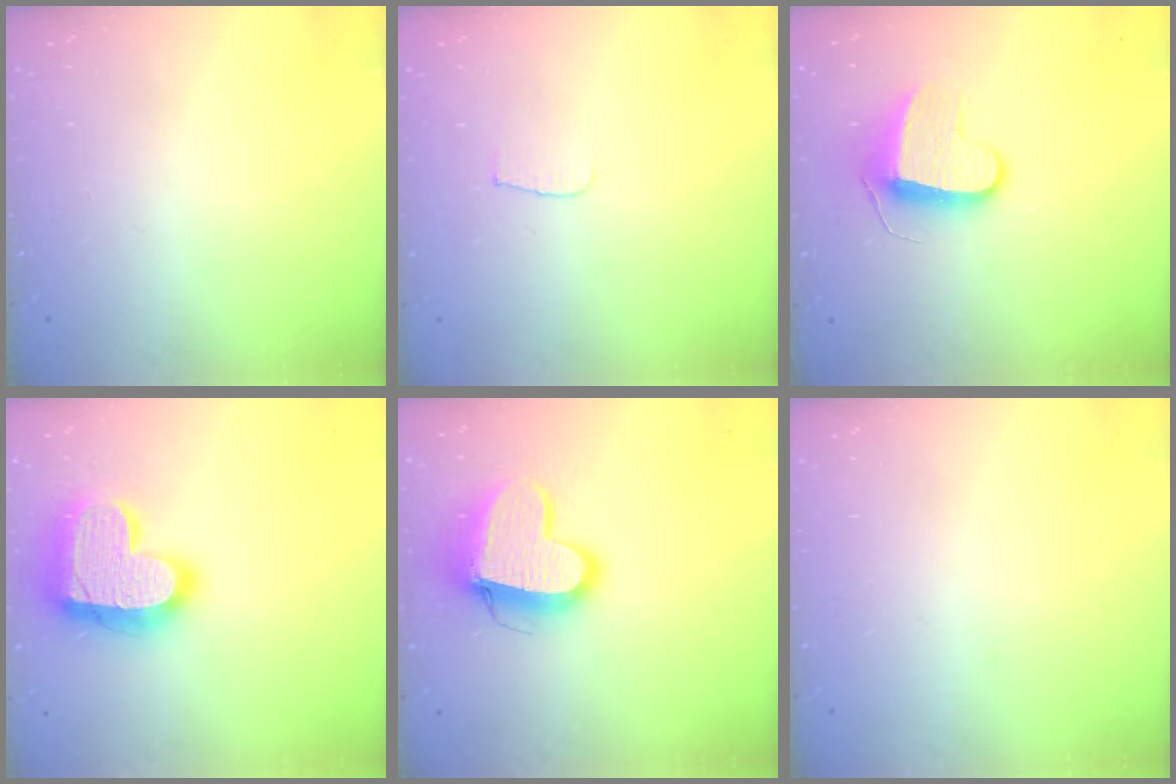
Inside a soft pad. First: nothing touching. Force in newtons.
{"total": 4.3, "press": 4.2, "slide": 0.4}
{"total": 9.2, "press": 9.2, "slide": 0.2}
{"total": 20.9, "press": 20.8, "slide": 1.8}
{"total": 13.3, "press": 13.2, "slide": 1.3}
{"total": 0.0}